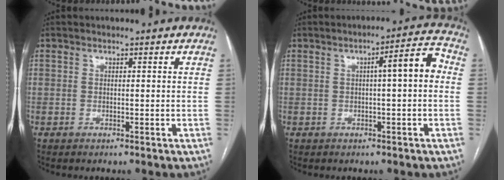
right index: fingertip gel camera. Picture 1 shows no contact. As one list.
[{"total": 6.4, "force": [0.6, 0.8, 6.4], "torque": [-0.088, 0.023, 0.004]}]